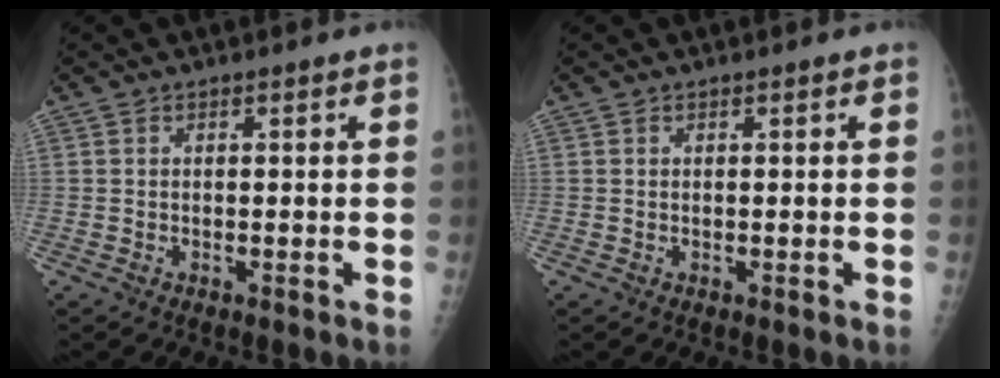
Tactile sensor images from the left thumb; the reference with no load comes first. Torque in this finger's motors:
{"motor_torque": [0.00, 0.00, -0.02, 0.01, 0.00]}